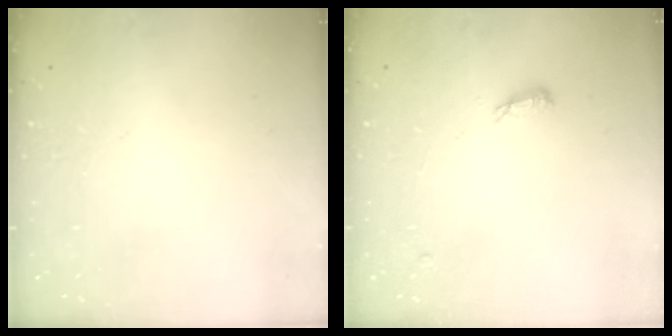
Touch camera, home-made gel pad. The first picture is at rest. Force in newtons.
{"total": 6.1, "press": 5.8, "slide": 1.6}